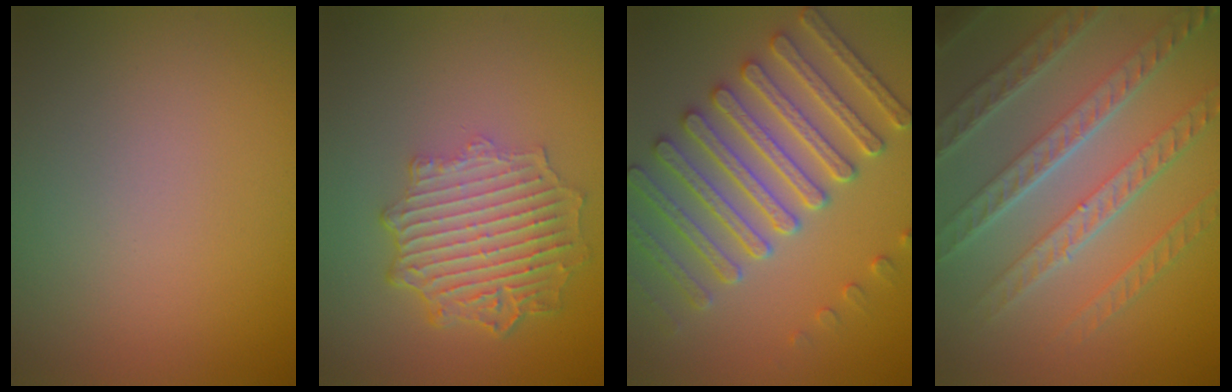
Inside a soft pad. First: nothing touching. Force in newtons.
{"total": 6.3, "press": 4.7, "slide": 4.2}
{"total": 6.4, "press": 5.9, "slide": 2.4}
{"total": 7.8, "press": 5.6, "slide": 5.4}